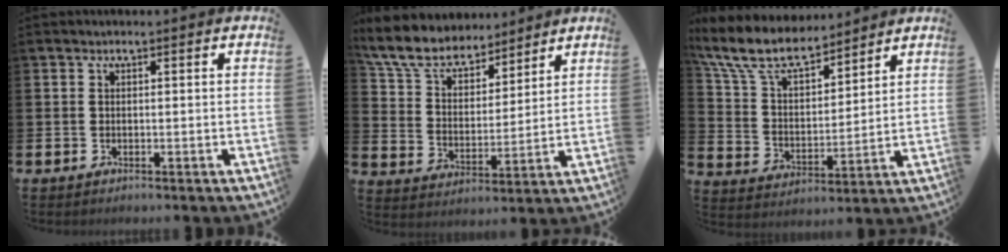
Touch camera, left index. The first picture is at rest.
{"total": 8.3, "force": [7.6, 2.6, 1.9], "torque": [-0.083, -0.049, 0.139]}
{"total": 9.6, "force": [8.3, 3.2, 3.7], "torque": [-0.115, -0.047, 0.151]}